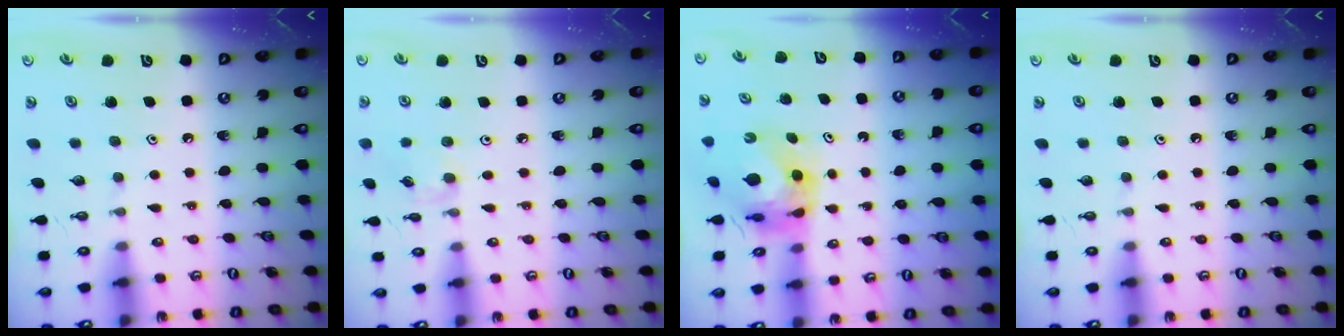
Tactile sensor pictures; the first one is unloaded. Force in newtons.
{"total": 3.1, "press": 3.1, "slide": 0.5}
{"total": 6.2, "press": 6.2, "slide": 0.5}
{"total": 0.0}